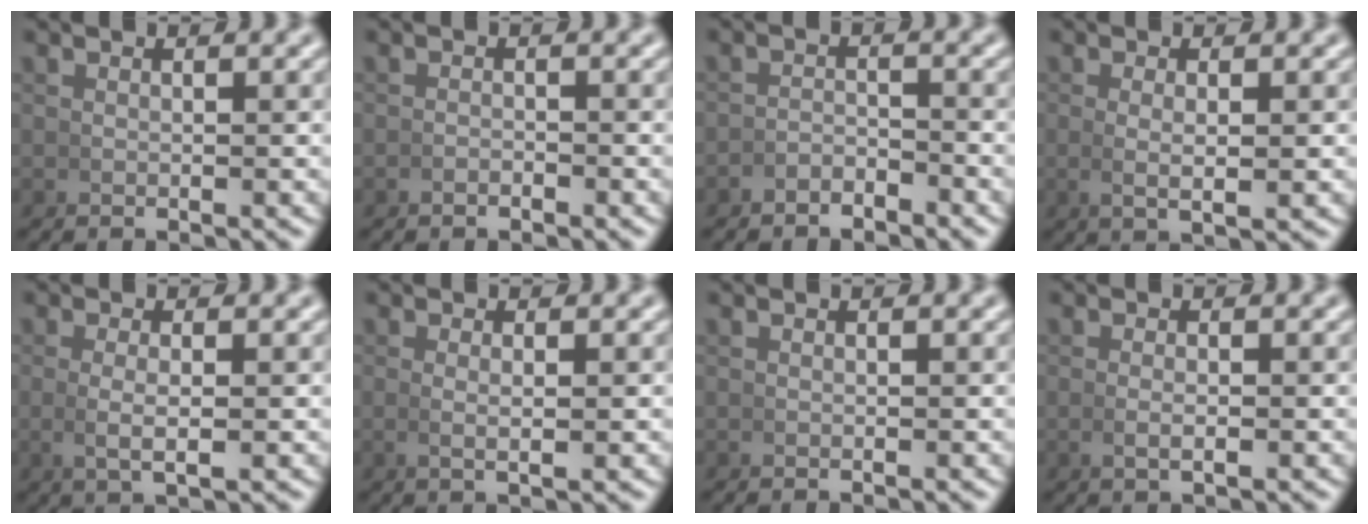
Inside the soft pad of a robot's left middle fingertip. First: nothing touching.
{"total": 0.7, "force": [-0.7, 0.0, 0.0], "torque": [0.000, -0.001, -0.015]}
{"total": 2.5, "force": [-2.4, 0.7, 0.1], "torque": [0.002, -0.002, -0.045]}
{"total": 1.9, "force": [0.2, 0.3, 1.8], "torque": [-0.039, -0.009, 0.010]}
{"total": 2.3, "force": [-0.1, 0.6, 2.2], "torque": [-0.048, -0.008, 0.006]}
{"total": 1.2, "force": [0.2, 0.1, 1.2], "torque": [-0.028, -0.007, 0.008]}
{"total": 0.0}
{"total": 1.0, "force": [-0.2, 0.2, 0.9], "torque": [-0.024, -0.004, 0.001]}